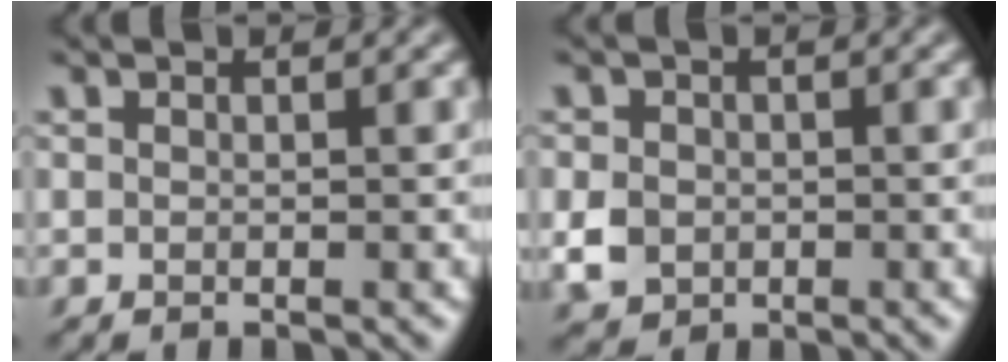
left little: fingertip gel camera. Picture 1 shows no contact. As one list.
[{"total": 2.6, "force": [-0.6, 2.3, 1.1], "torque": [-0.026, 0.000, -0.012]}]